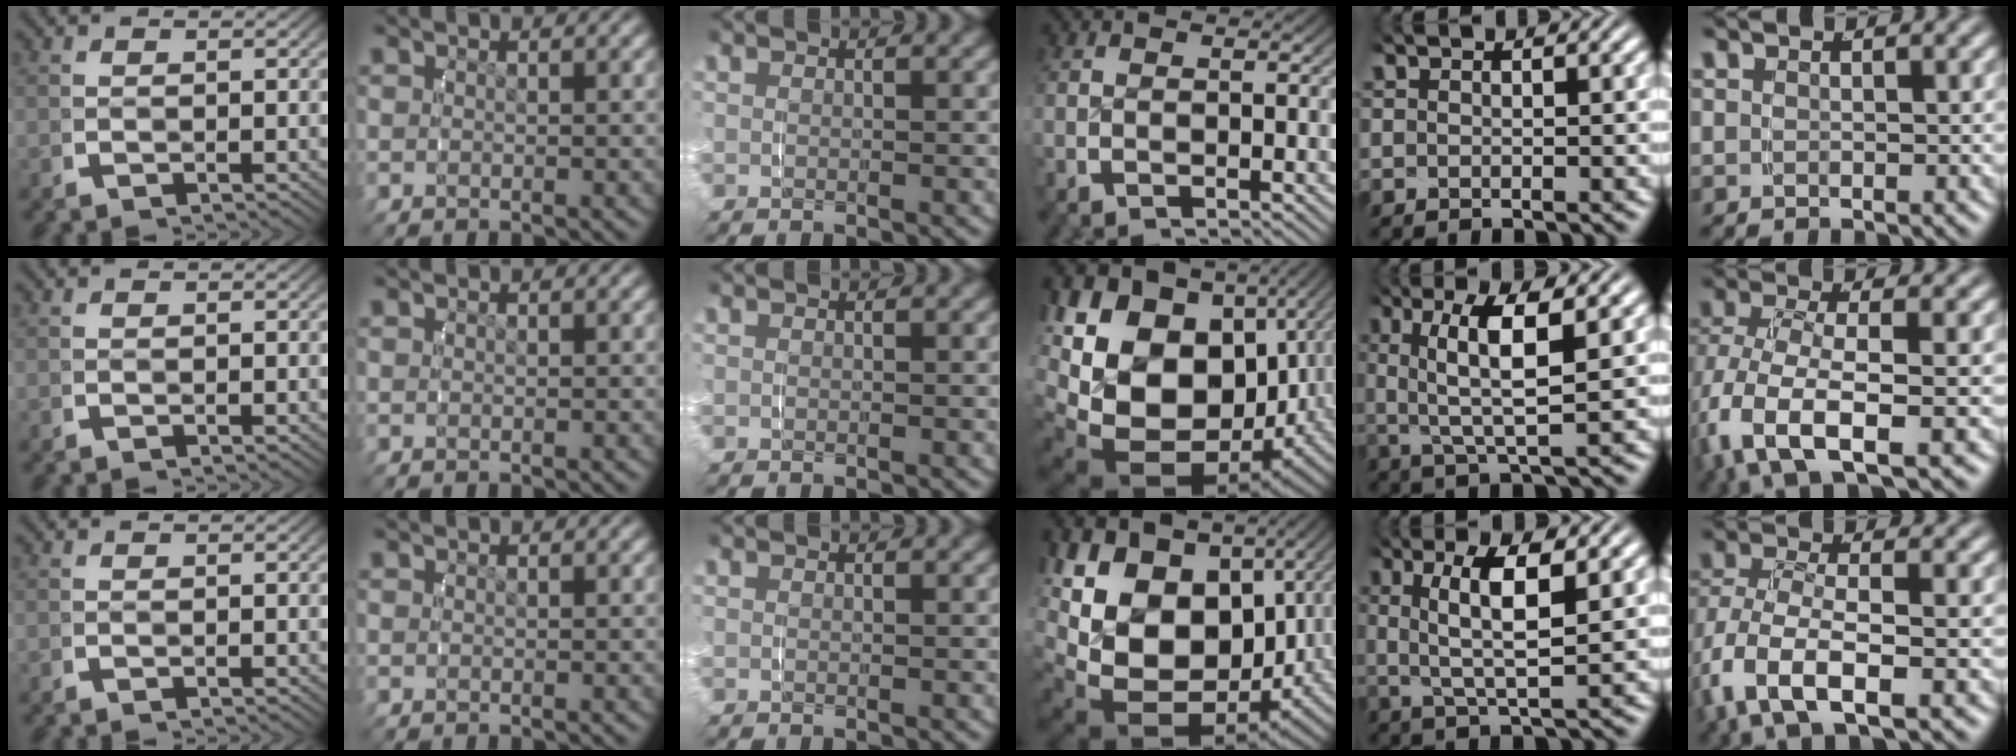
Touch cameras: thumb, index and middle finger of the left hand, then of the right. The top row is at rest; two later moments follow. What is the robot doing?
{"motion": "grasp_and_lifting", "object": "towel"}